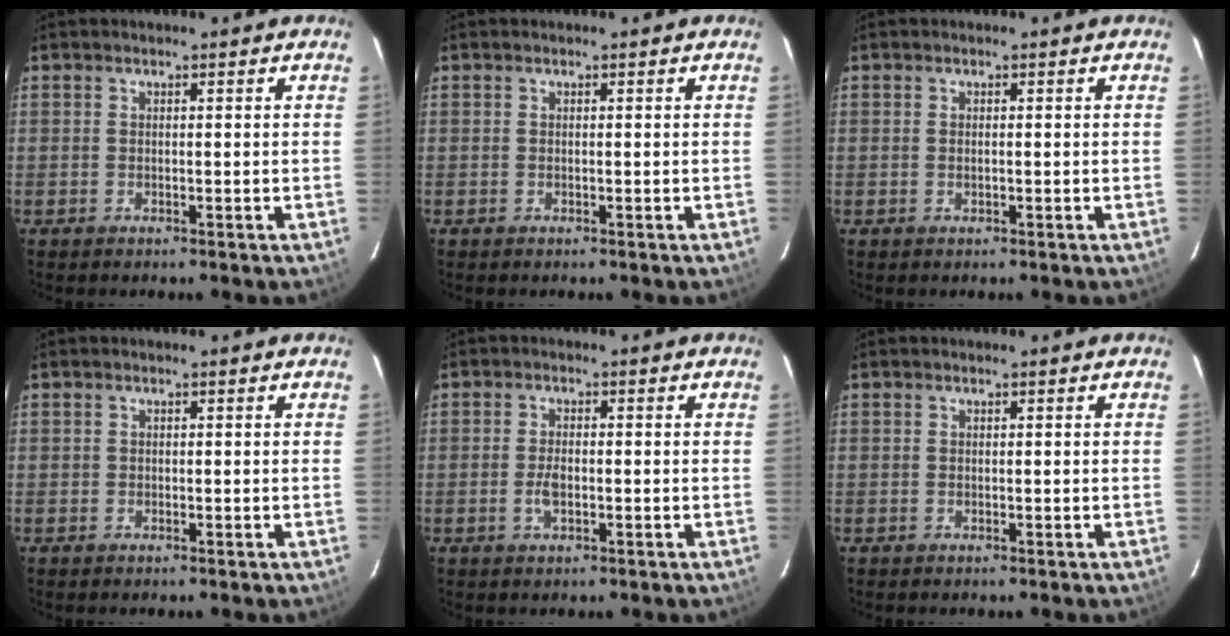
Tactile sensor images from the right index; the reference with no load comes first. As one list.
[{"total": 0.0}, {"total": 0.9, "force": [0.0, 0.4, 0.8], "torque": [-0.013, 0.003, 0.000]}, {"total": 0.7, "force": [-0.3, 0.6, 0.2], "torque": [-0.003, -0.001, -0.002]}, {"total": 3.3, "force": [-0.9, 1.5, 2.8], "torque": [-0.054, 0.001, -0.015]}, {"total": 0.0}]